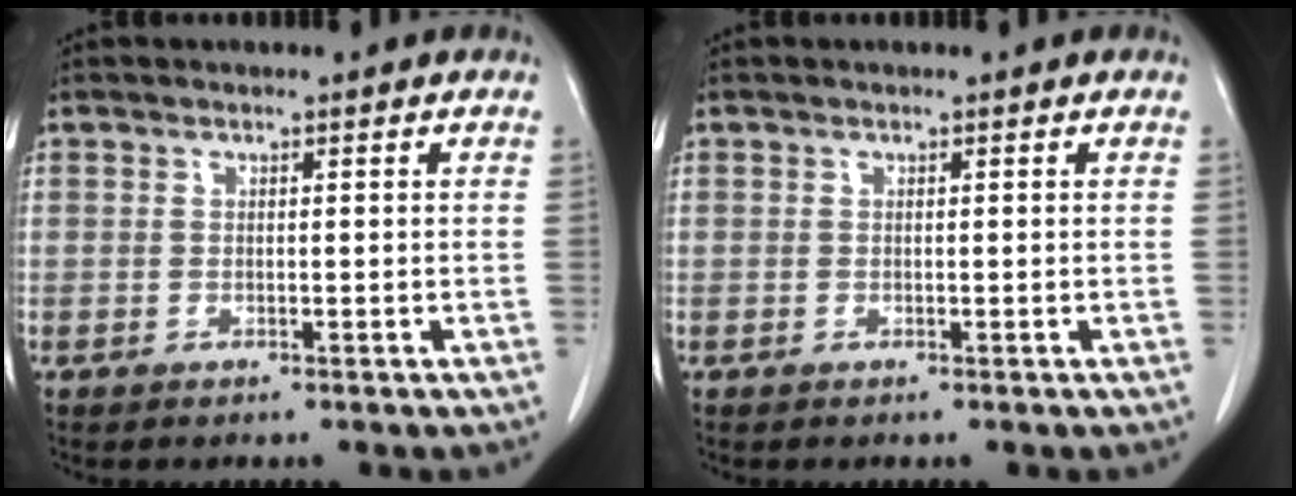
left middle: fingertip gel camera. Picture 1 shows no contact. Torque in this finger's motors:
{"motor_torque": [-0.13, 0.13, 0.00, -0.01]}